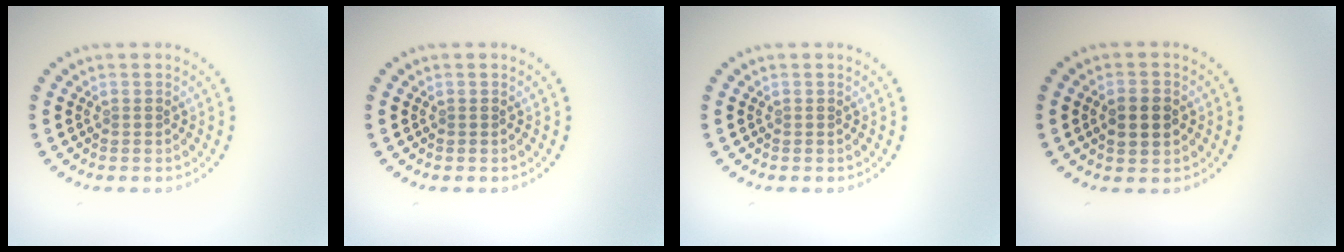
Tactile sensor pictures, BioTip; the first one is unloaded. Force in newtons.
{"total": 0.0}
{"total": 0.0}
{"total": 3.5, "press": 3.5, "slide": 0.0}